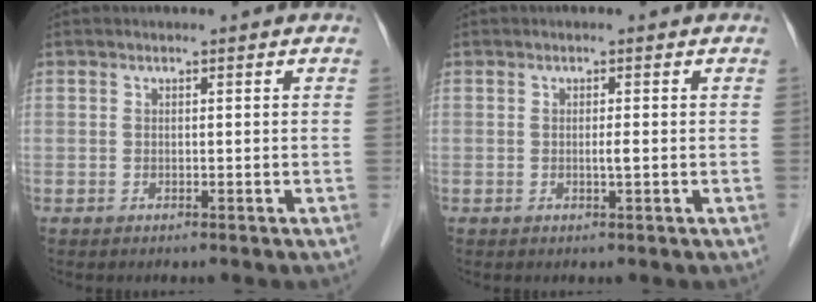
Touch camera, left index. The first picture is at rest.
{"total": 1.1, "force": [-0.1, -0.1, 1.1], "torque": [-0.023, -0.002, -0.002]}